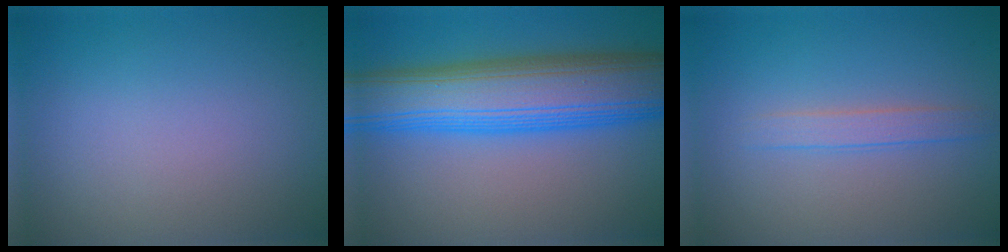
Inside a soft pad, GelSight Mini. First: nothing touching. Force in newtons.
{"total": 11.4, "press": 11.4, "slide": 0.1}
{"total": 1.7, "press": 1.7, "slide": 0.1}